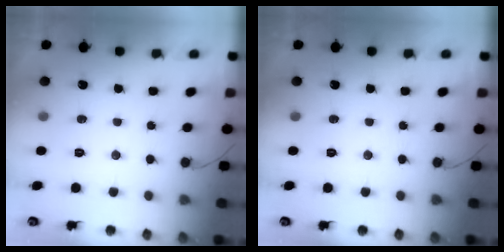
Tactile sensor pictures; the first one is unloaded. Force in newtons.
{"total": 0.0}